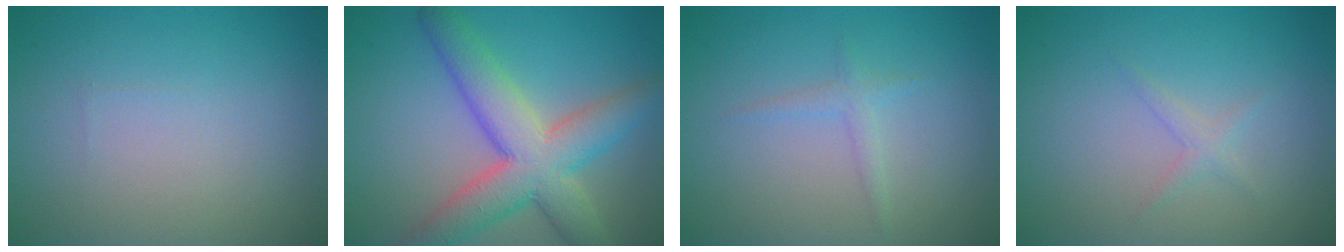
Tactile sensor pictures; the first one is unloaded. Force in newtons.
{"total": 8.2, "press": 8.1, "slide": 0.4}
{"total": 1.1, "press": 1.1, "slide": 0.1}
{"total": 1.1, "press": 1.1, "slide": 0.1}